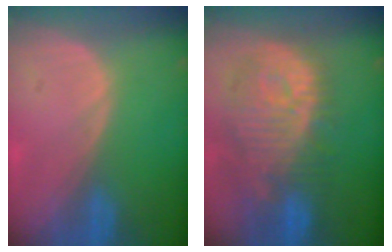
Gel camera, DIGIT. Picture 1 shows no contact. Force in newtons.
{"total": 12.2, "press": 11.0, "slide": 5.1}